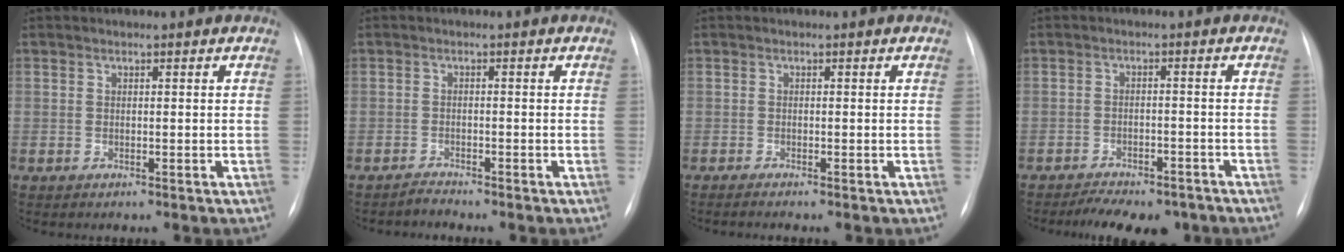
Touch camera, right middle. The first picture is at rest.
{"total": 1.2, "force": [-1.2, -0.2, -0.2], "torque": [0.006, -0.006, -0.020]}
{"total": 1.1, "force": [-0.9, -0.2, 0.6], "torque": [-0.009, 0.000, -0.015]}
{"total": 10.6, "force": [-8.8, 4.1, 4.1], "torque": [-0.057, 0.008, -0.117]}